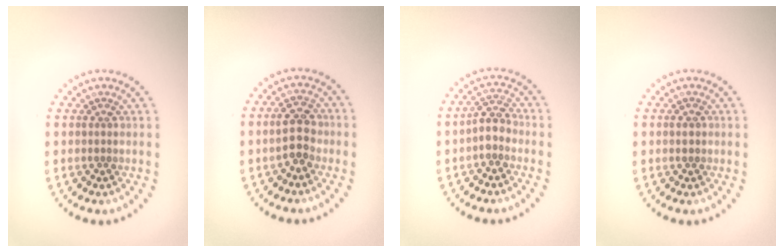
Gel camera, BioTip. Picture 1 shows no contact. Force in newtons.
{"total": 2.9, "press": 2.8, "slide": 0.7}
{"total": 2.3, "press": 2.1, "slide": 1.0}
{"total": 1.1, "press": 1.1, "slide": 0.2}